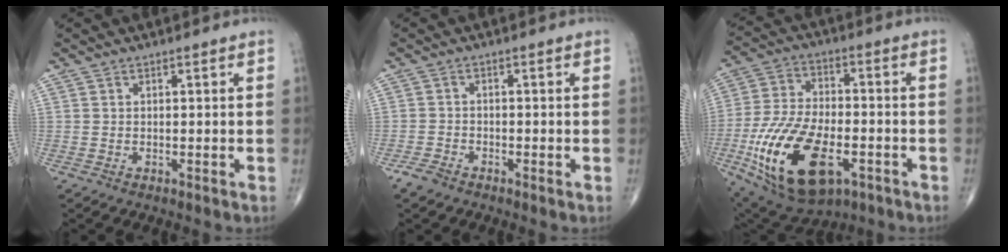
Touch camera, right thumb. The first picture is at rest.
{"total": 2.3, "force": [-1.9, 1.0, 1.0], "torque": [-0.022, 0.001, -0.037]}
{"total": 22.1, "force": [-7.7, 11.4, 17.3], "torque": [-0.333, 0.015, -0.118]}